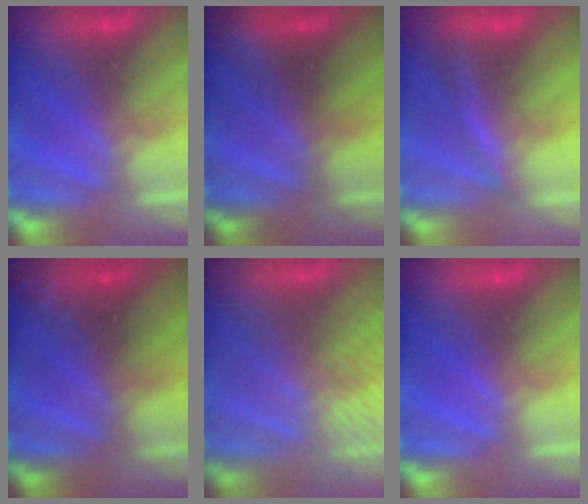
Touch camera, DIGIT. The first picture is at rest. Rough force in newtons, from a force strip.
{"total": 1.7}
{"total": 3.9}
{"total": 6.7}
{"total": 6.7}
{"total": 0.0}